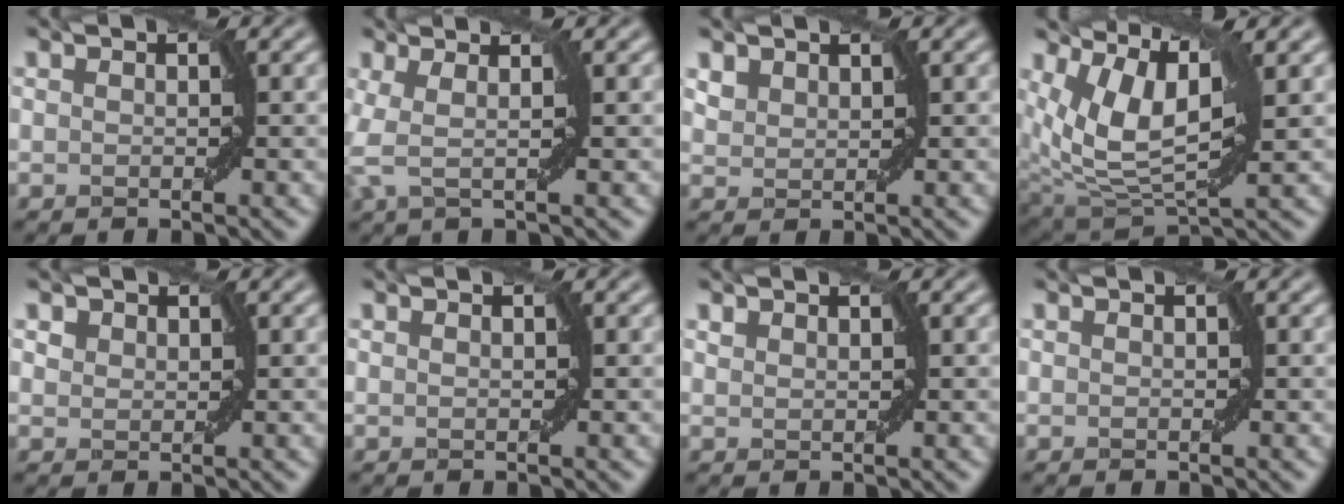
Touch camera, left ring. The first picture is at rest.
{"total": 2.4, "force": [0.3, 0.3, 2.3], "torque": [-0.051, 0.003, 0.004]}
{"total": 1.4, "force": [1.2, 0.7, 0.2], "torque": [-0.008, 0.002, 0.028]}
{"total": 8.4, "force": [3.0, 3.9, 6.7], "torque": [-0.138, 0.000, 0.060]}
{"total": 1.1, "force": [0.8, 0.7, 0.1], "torque": [-0.001, 0.002, 0.017]}
{"total": 0.0}
{"total": 0.7, "force": [0.7, 0.2, 0.1], "torque": [-0.004, 0.001, 0.015]}
{"total": 0.0}